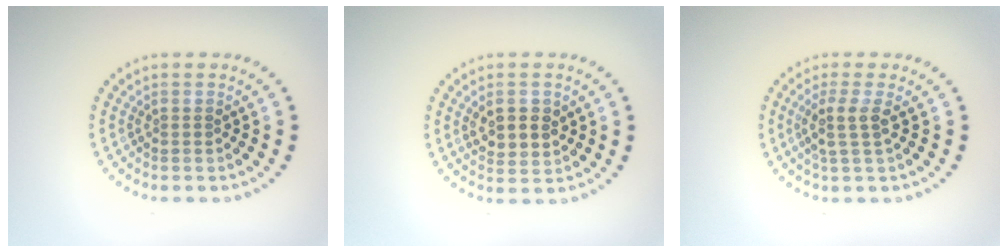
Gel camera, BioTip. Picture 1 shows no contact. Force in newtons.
{"total": 3.0, "press": 2.9, "slide": 0.6}
{"total": 2.2, "press": 1.7, "slide": 1.4}